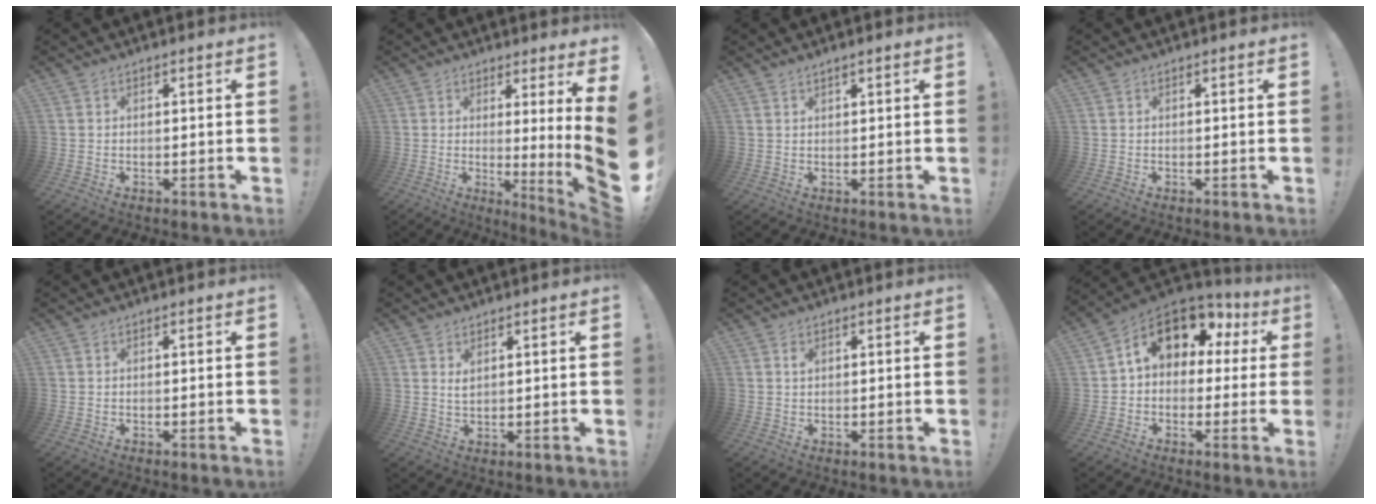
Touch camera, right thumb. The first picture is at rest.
{"total": 8.1, "force": [1.8, -1.6, 7.8], "torque": [-0.103, -0.057, 0.018]}
{"total": 1.2, "force": [1.0, 0.1, 0.7], "torque": [-0.008, -0.002, 0.016]}
{"total": 0.0}
{"total": 0.0}
{"total": 2.0, "force": [1.3, 0.8, 1.2], "torque": [-0.011, -0.010, 0.021]}
{"total": 0.9, "force": [0.6, 0.5, 0.5], "torque": [0.006, -0.006, 0.008]}
{"total": 13.0, "force": [5.4, 8.4, 8.4], "torque": [-0.126, -0.023, 0.096]}